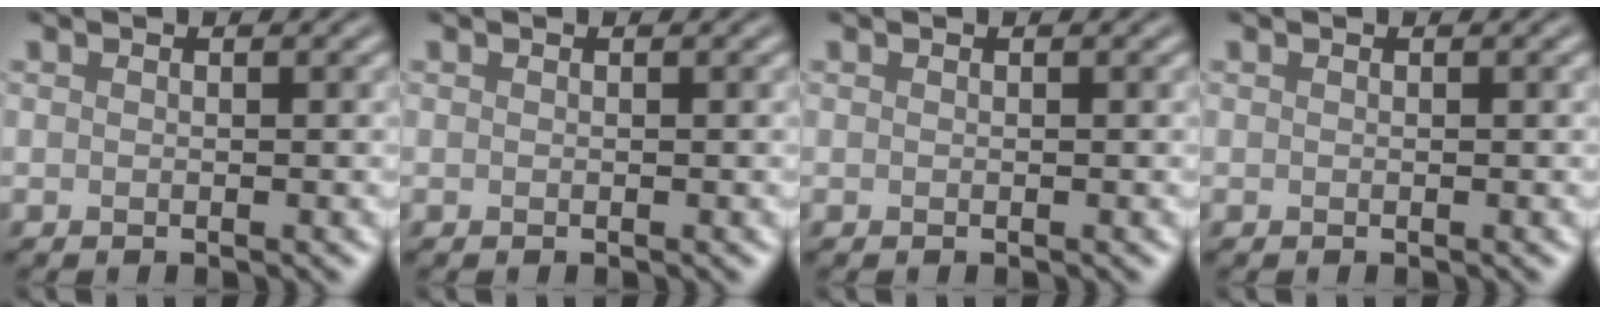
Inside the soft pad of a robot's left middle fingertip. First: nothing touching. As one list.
[{"total": 0.0}, {"total": 0.0}, {"total": 0.0}]